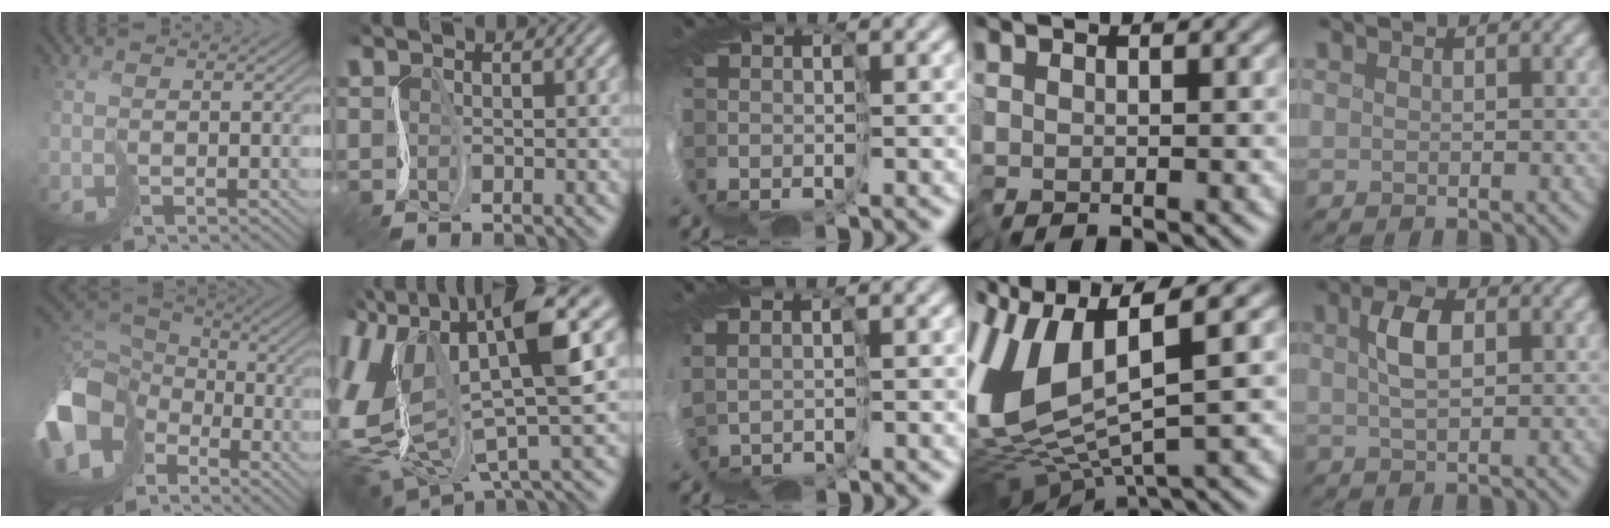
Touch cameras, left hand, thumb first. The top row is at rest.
{"thumb": {"total": 16.1, "force": [-6.5, 11.6, 9.1], "torque": [-0.251, -0.049, -0.110]}, "index": {"total": 10.1, "force": [-0.5, 4.7, 9.0], "torque": [-0.185, -0.029, 0.000]}, "middle": {"total": 2.3, "force": [1.7, 1.2, 0.8], "torque": [-0.044, 0.007, 0.039]}, "ring": {"total": 11.4, "force": [0.5, 3.8, 10.8], "torque": [-0.234, -0.012, 0.022]}, "little": {"total": 2.5, "force": [0.1, 1.0, 2.3], "torque": [-0.068, 0.002, 0.020]}}